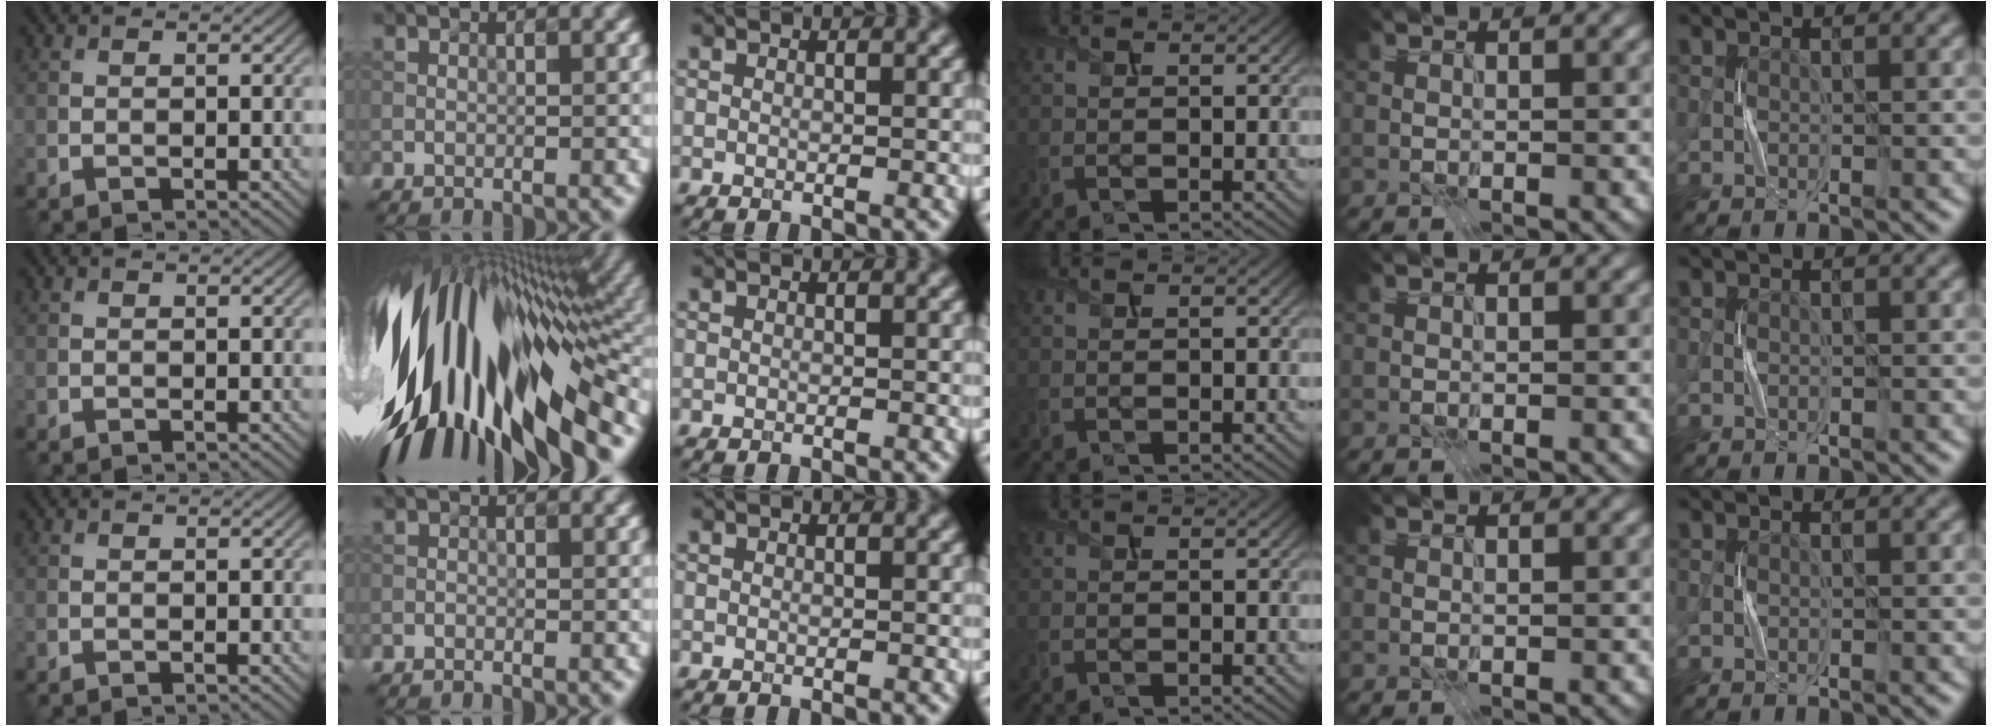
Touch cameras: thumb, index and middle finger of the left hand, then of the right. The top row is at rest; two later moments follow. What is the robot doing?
{"motion": "press", "object": "sticky note"}